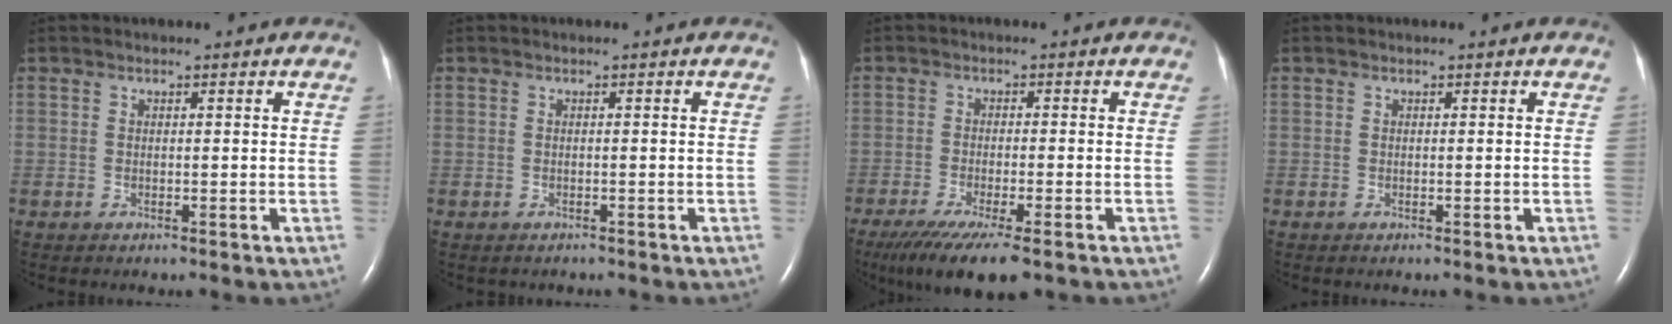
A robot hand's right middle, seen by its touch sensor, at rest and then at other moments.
{"total": 0.8, "force": [-0.7, 0.4, 0.2], "torque": [-0.012, 0.000, -0.008]}
{"total": 12.3, "force": [-9.2, 2.8, 7.7], "torque": [-0.130, -0.024, -0.144]}
{"total": 0.0}